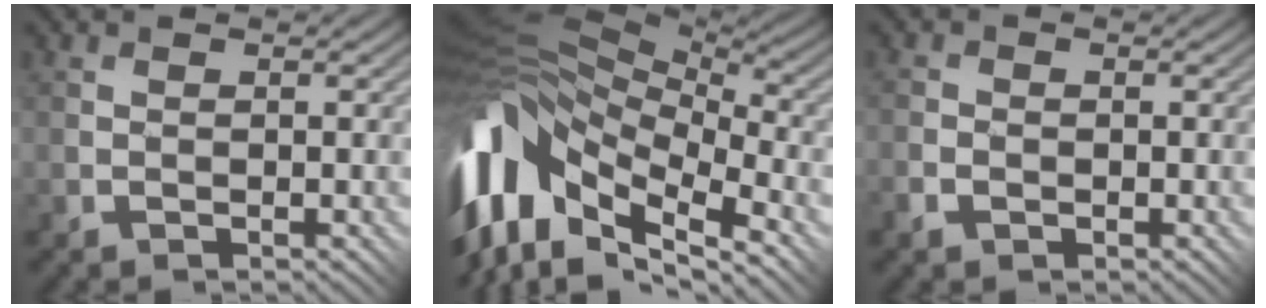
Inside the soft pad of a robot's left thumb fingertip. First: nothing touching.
{"total": 16.4, "force": [-6.4, 9.5, 11.8], "torque": [-0.261, -0.023, -0.107]}
{"total": 2.1, "force": [-1.0, 1.6, 0.8], "torque": [-0.014, -0.003, -0.024]}